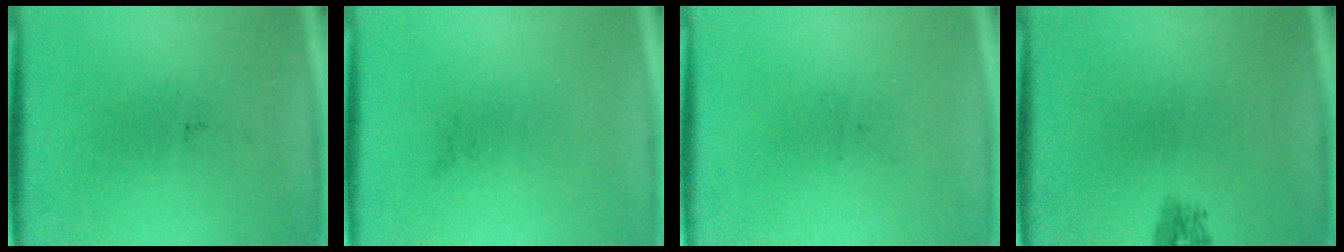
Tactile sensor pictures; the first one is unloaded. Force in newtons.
{"total": 0.0}
{"total": 0.0}
{"total": 1.3}